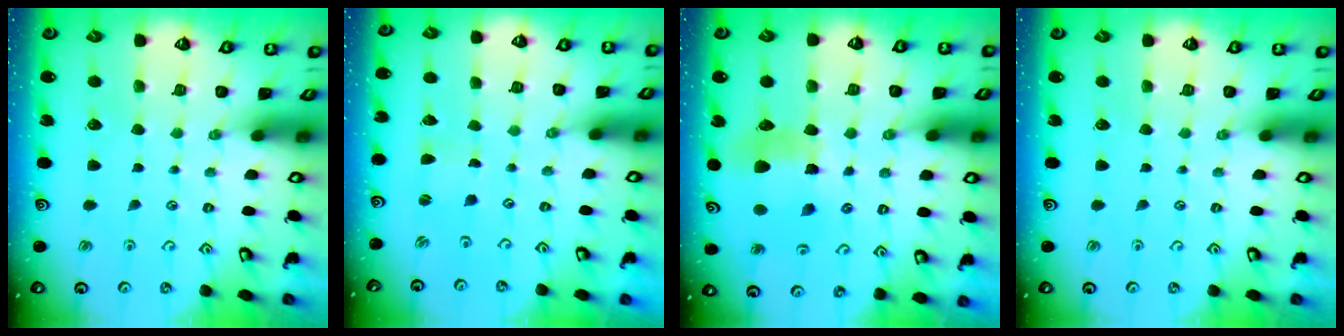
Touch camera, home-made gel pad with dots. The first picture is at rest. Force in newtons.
{"total": 0.0}
{"total": 9.4, "press": 9.4, "slide": 1.0}
{"total": 0.0}